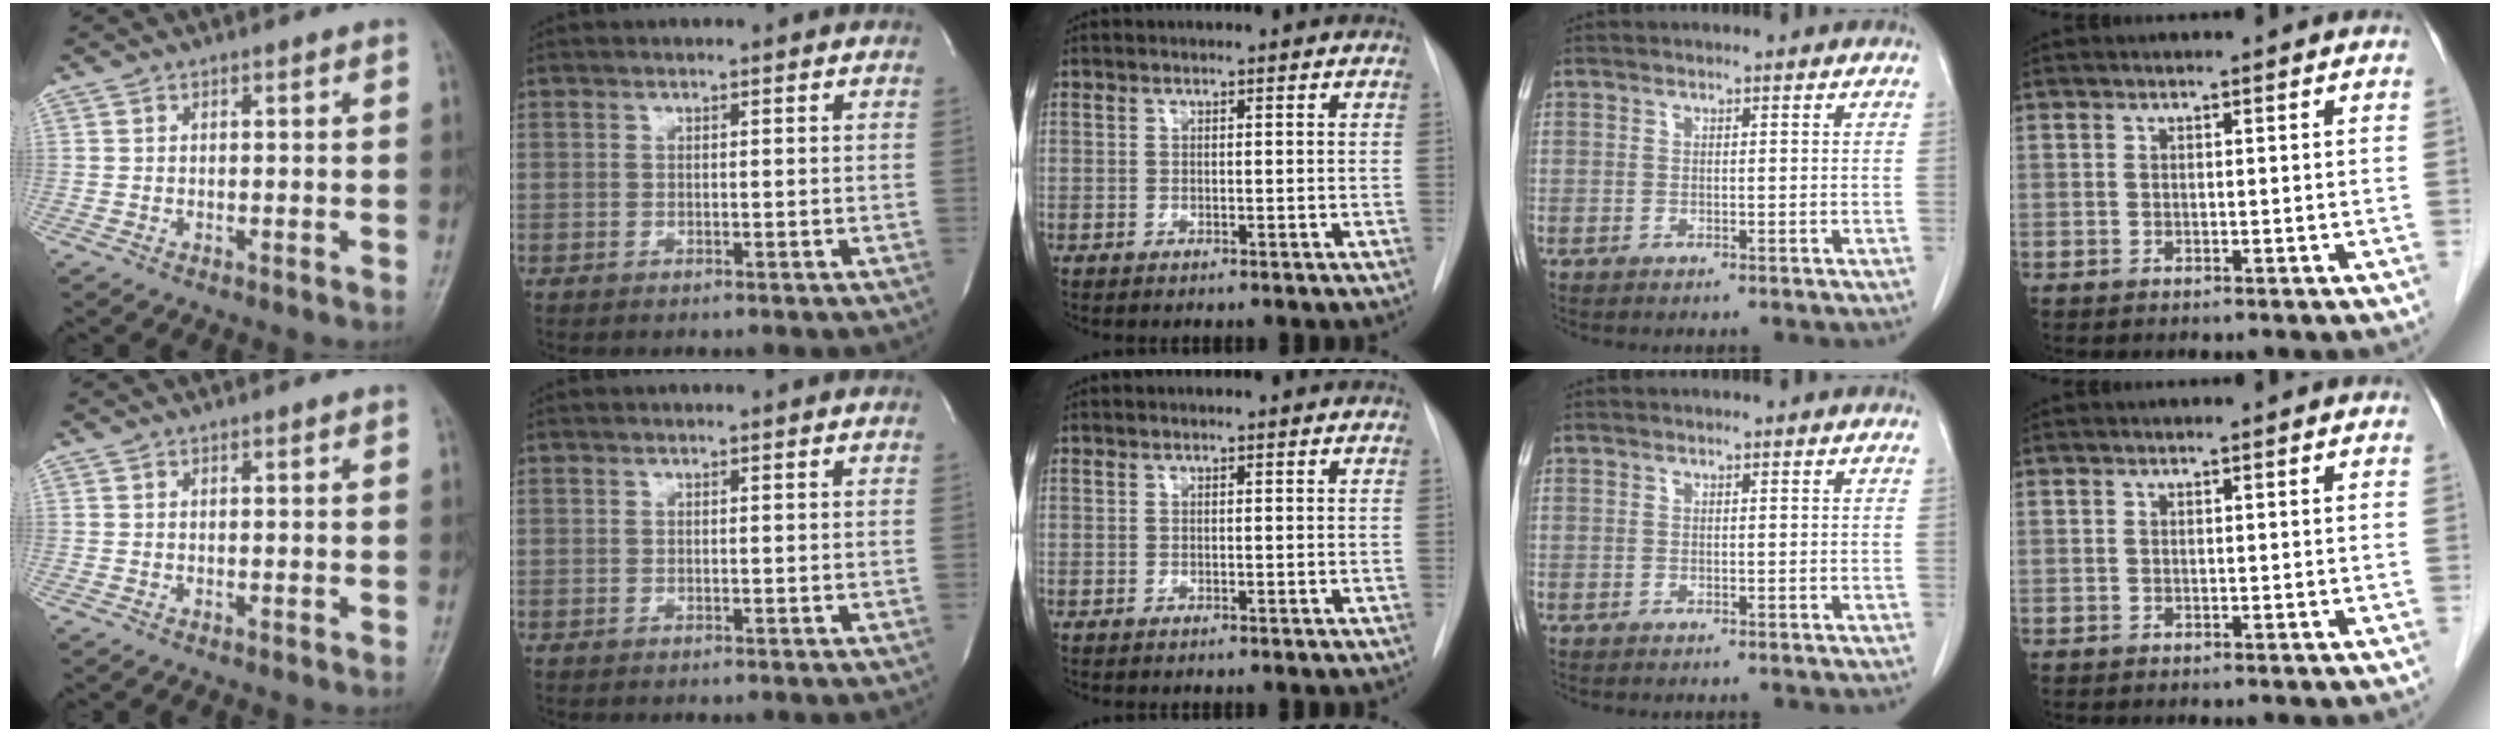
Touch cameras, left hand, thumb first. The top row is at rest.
{}